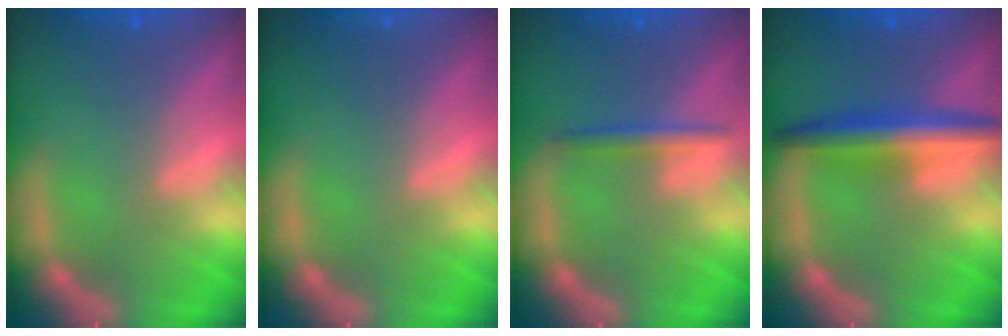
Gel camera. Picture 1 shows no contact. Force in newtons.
{"total": 0.9}
{"total": 1.9}
{"total": 5.0}